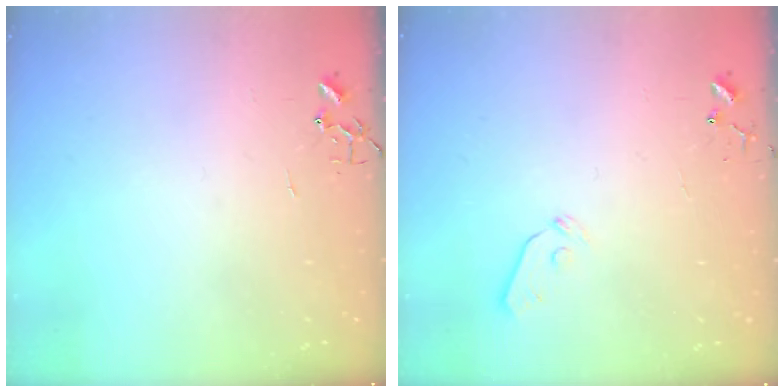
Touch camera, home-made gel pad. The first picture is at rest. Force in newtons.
{"total": 4.4, "press": 4.3, "slide": 0.6}